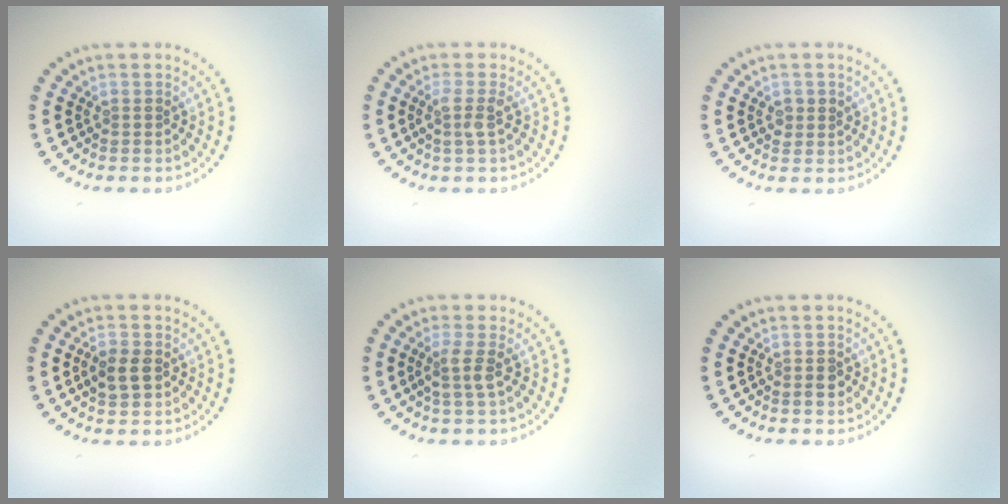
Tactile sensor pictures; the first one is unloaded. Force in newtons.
{"total": 1.6, "press": 1.3, "slide": 1.1}
{"total": 1.4, "press": 1.3, "slide": 0.3}
{"total": 2.6, "press": 2.6, "slide": 0.1}
{"total": 1.9, "press": 1.4, "slide": 1.2}
{"total": 1.2, "press": 1.2, "slide": 0.3}